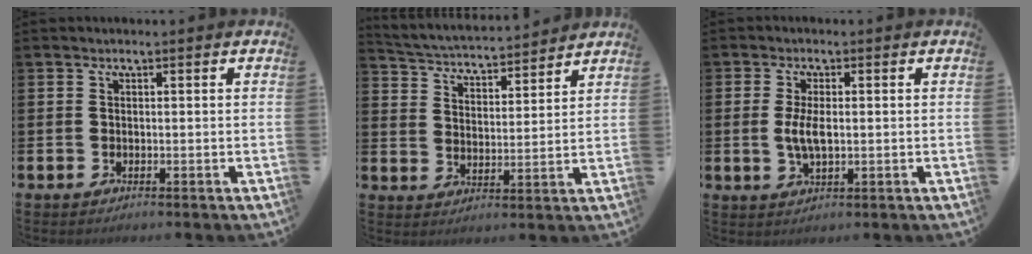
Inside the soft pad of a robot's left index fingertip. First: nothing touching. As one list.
[{"total": 4.2, "force": [4.2, 0.5, 0.3], "torque": [-0.030, -0.038, 0.069]}, {"total": 4.1, "force": [0.2, 1.6, 3.7], "torque": [-0.071, 0.006, 0.001]}]